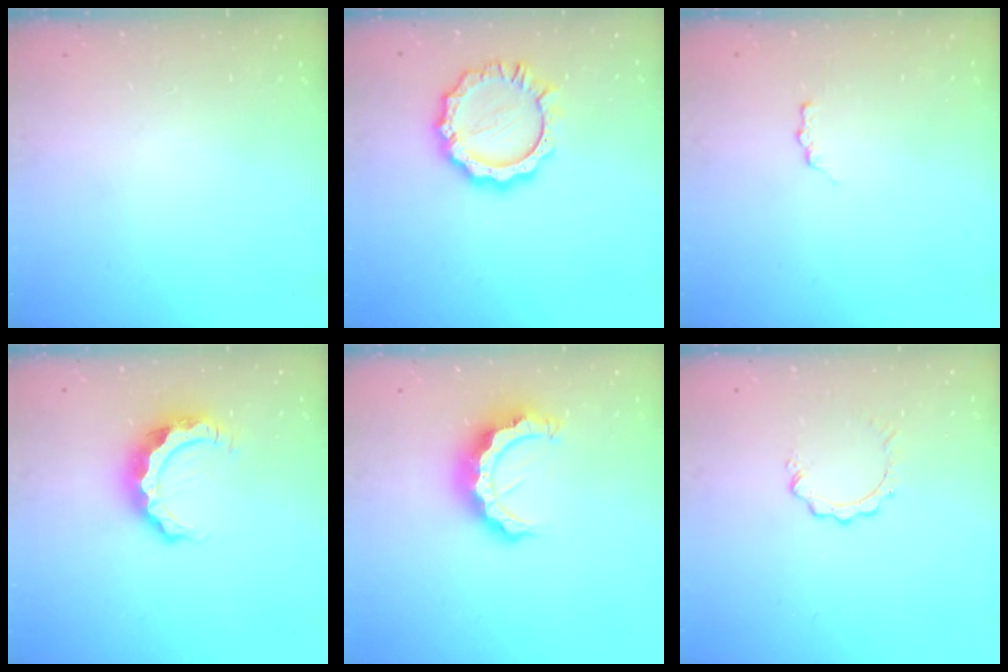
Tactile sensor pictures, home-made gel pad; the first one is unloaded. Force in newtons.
{"total": 10.5, "press": 10.4, "slide": 1.2}
{"total": 2.6, "press": 2.6, "slide": 0.4}
{"total": 9.2, "press": 9.1, "slide": 1.0}
{"total": 11.3, "press": 11.3, "slide": 1.0}
{"total": 2.9, "press": 2.9, "slide": 0.3}